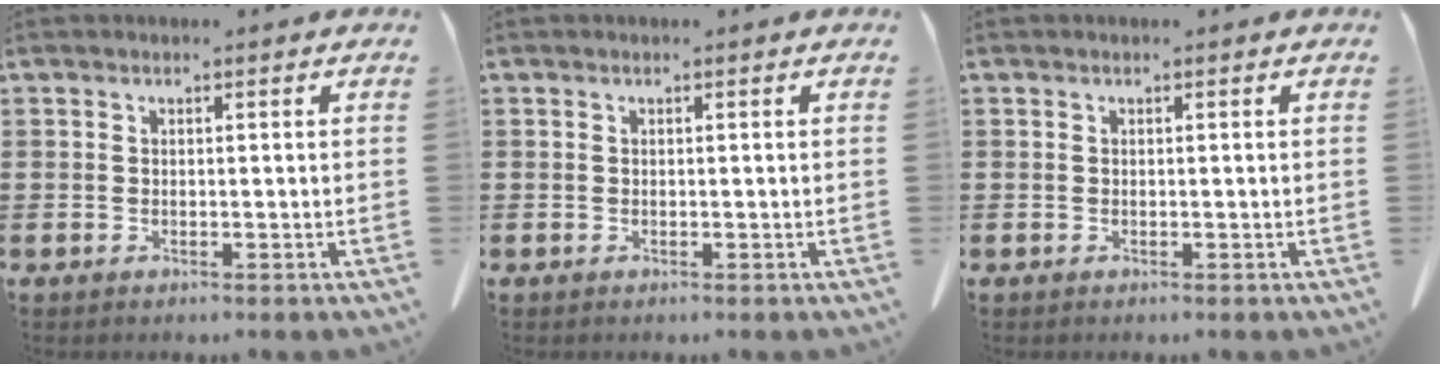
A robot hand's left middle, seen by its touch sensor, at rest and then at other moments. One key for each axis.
{"total": 0.0}
{"total": 0.0}